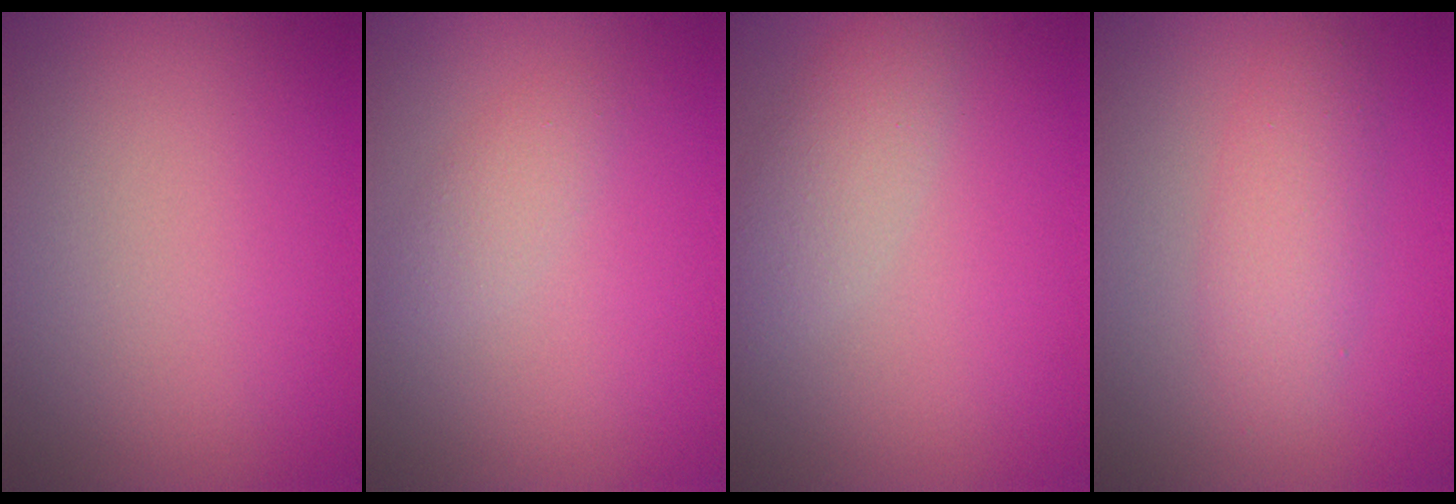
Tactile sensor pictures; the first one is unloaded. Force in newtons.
{"total": 1.4, "press": 1.4, "slide": 0.1}
{"total": 2.6, "press": 2.6, "slide": 0.2}
{"total": 2.7, "press": 2.7, "slide": 0.1}